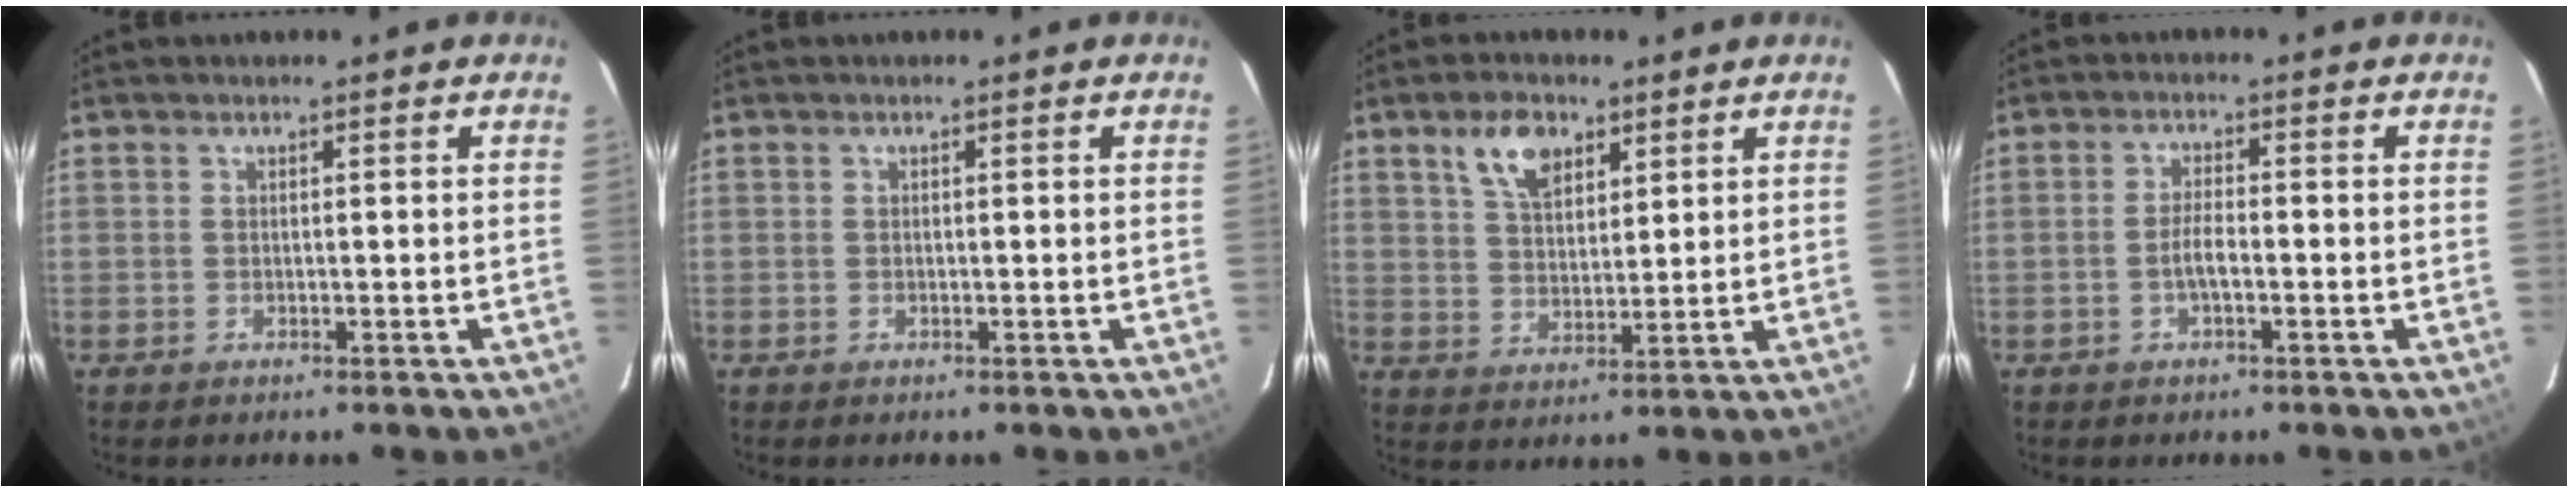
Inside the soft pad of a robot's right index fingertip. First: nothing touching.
{"total": 0.0}
{"total": 7.8, "force": [4.5, 4.1, 4.9], "torque": [-0.088, 0.011, 0.084]}
{"total": 3.0, "force": [-1.2, 0.8, 2.7], "torque": [-0.053, 0.001, -0.021]}